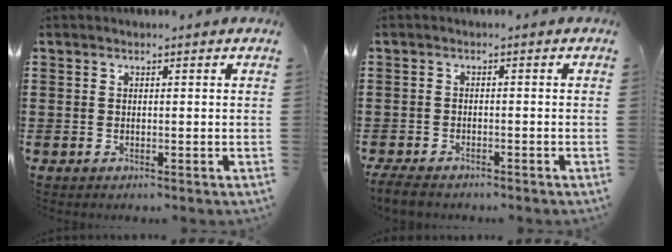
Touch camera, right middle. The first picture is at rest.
{"total": 2.5, "force": [-2.3, 0.7, 0.7], "torque": [-0.022, 0.000, -0.049]}